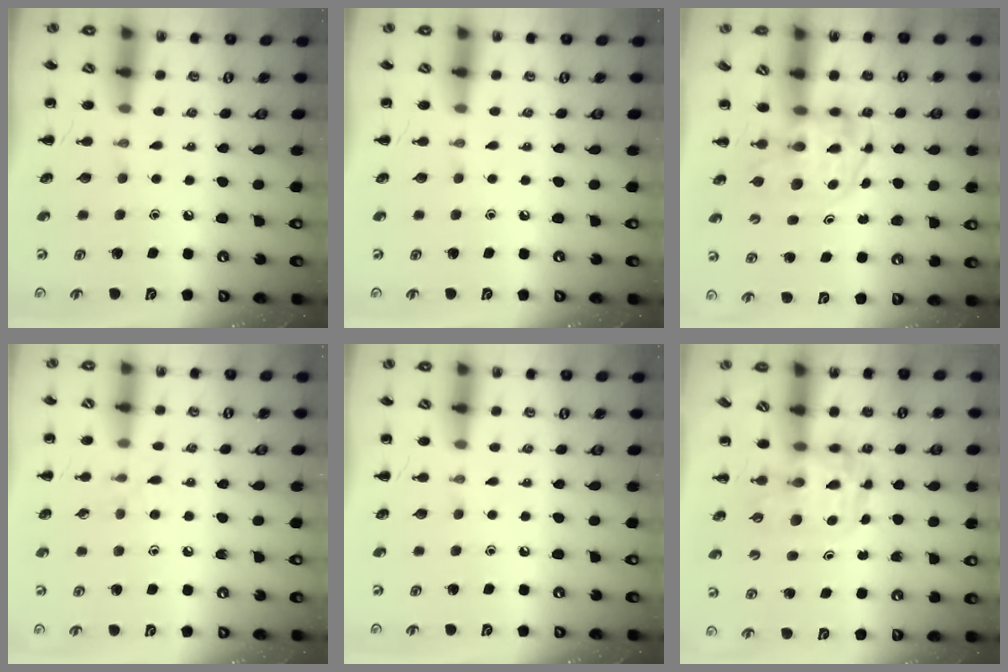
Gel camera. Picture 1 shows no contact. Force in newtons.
{"total": 0.0}
{"total": 3.3, "press": 3.3, "slide": 0.5}
{"total": 5.1, "press": 4.6, "slide": 2.0}
{"total": 0.0}
{"total": 3.6, "press": 3.5, "slide": 0.6}